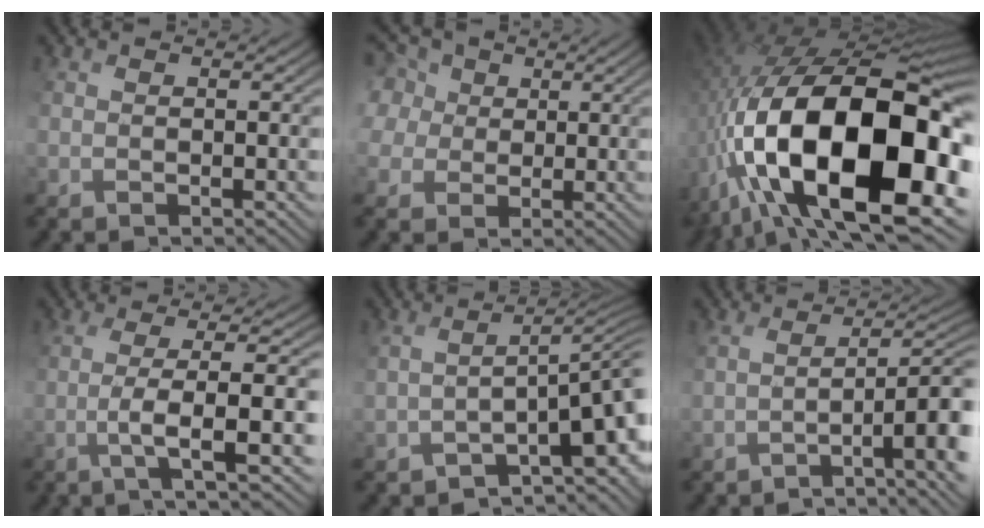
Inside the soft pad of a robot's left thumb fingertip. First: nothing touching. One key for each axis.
{"total": 7.4, "fx": 1.9, "fy": 6.6, "fz": 2.8, "tx": -0.140, "ty": 0.015, "tz": 0.026}
{"total": 20.4, "fx": -4.3, "fy": 12.3, "fz": 15.7, "tx": -0.335, "ty": -0.029, "tz": -0.043}
{"total": 6.7, "fx": -0.9, "fy": 0.8, "fz": 6.6, "tx": -0.109, "ty": 0.018, "tz": -0.015}
{"total": 8.4, "fx": -4.3, "fy": 2.0, "fz": 6.9, "tx": -0.095, "ty": 0.002, "tz": -0.049}
{"total": 8.6, "fx": -2.6, "fy": 2.1, "fz": 7.9, "tx": -0.104, "ty": 0.009, "tz": -0.028}